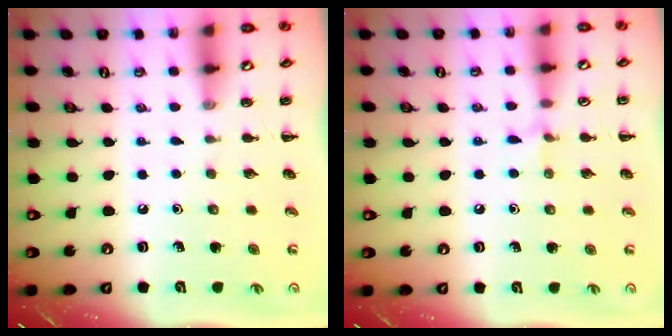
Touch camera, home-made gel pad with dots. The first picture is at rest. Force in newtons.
{"total": 5.3, "press": 4.9, "slide": 1.8}